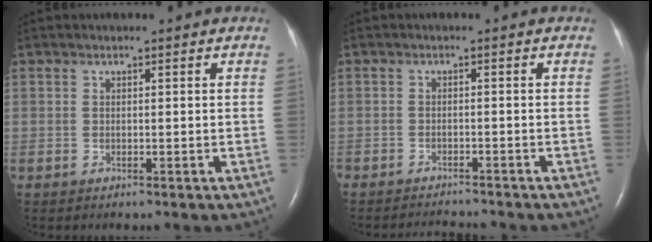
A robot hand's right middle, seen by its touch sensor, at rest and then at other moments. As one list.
[{"total": 4.0, "force": [-4.0, 0.0, 0.4], "torque": [-0.007, -0.012, -0.060]}]